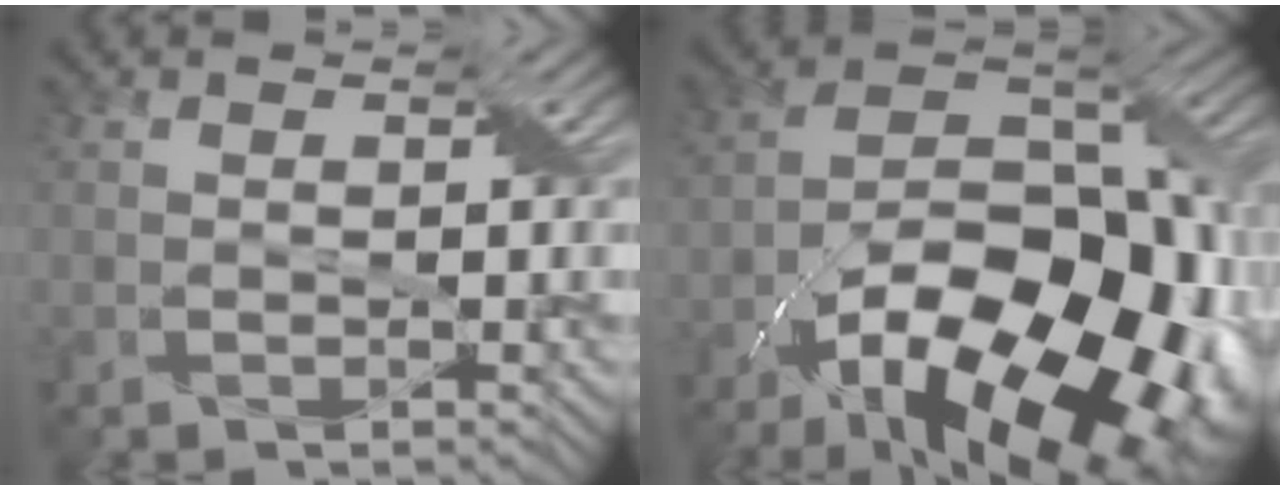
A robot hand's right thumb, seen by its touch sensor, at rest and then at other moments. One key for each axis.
{"total": 20.5, "fx": -10.4, "fy": 9.9, "fz": 14.7, "tx": -0.232, "ty": -0.021, "tz": -0.165}